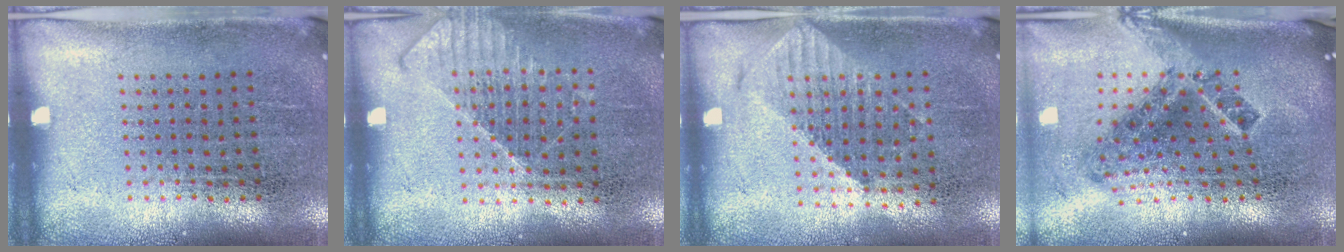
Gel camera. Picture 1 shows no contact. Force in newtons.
{"total": 1.2, "press": 1.2, "slide": 0.3}
{"total": 1.1, "press": 1.0, "slide": 0.4}
{"total": 2.2, "press": 1.4, "slide": 1.7}